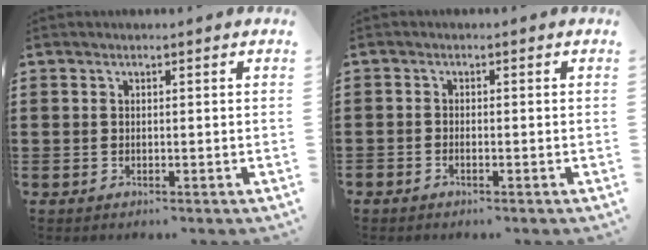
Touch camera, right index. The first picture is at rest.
{"total": 0.6, "force": [-0.6, 0.2, 0.1], "torque": [-0.004, -0.002, -0.011]}